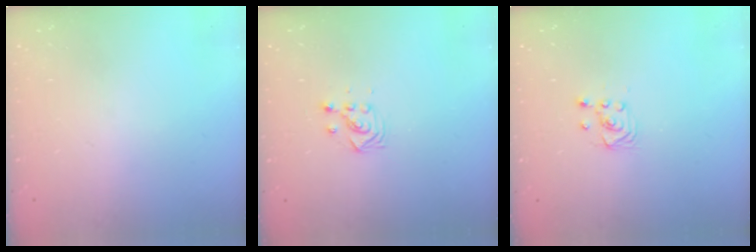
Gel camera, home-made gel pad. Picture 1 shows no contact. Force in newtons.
{"total": 2.9, "press": 2.9, "slide": 0.3}
{"total": 2.5, "press": 2.2, "slide": 1.1}